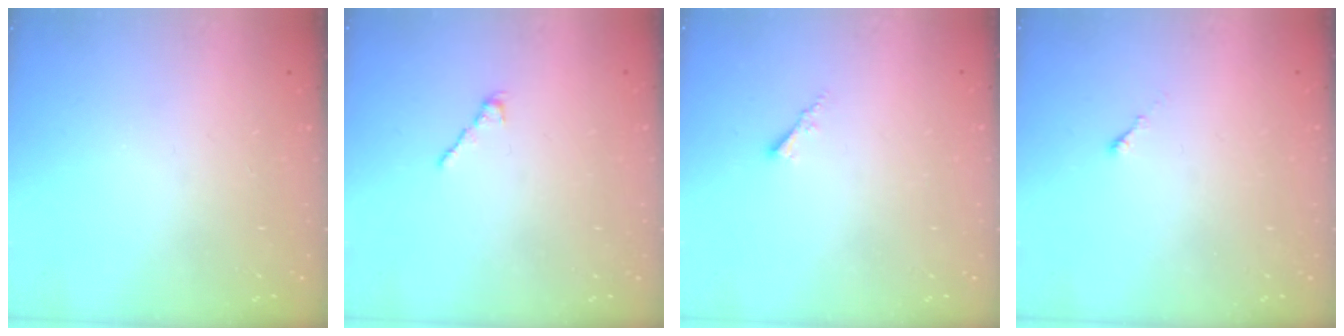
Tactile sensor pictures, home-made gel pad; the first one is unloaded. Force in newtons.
{"total": 1.7, "press": 1.5, "slide": 0.6}
{"total": 1.7, "press": 1.6, "slide": 0.5}
{"total": 0.0}